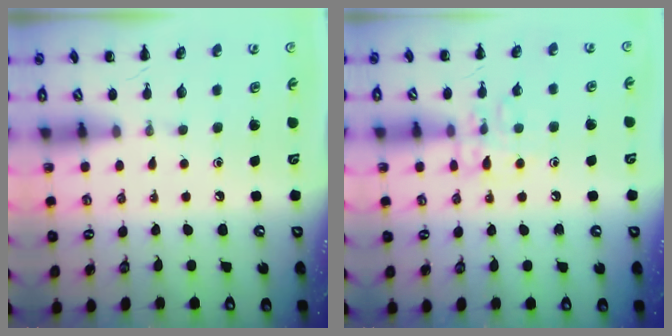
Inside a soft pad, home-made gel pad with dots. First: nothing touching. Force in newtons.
{"total": 9.4, "press": 9.4, "slide": 0.8}